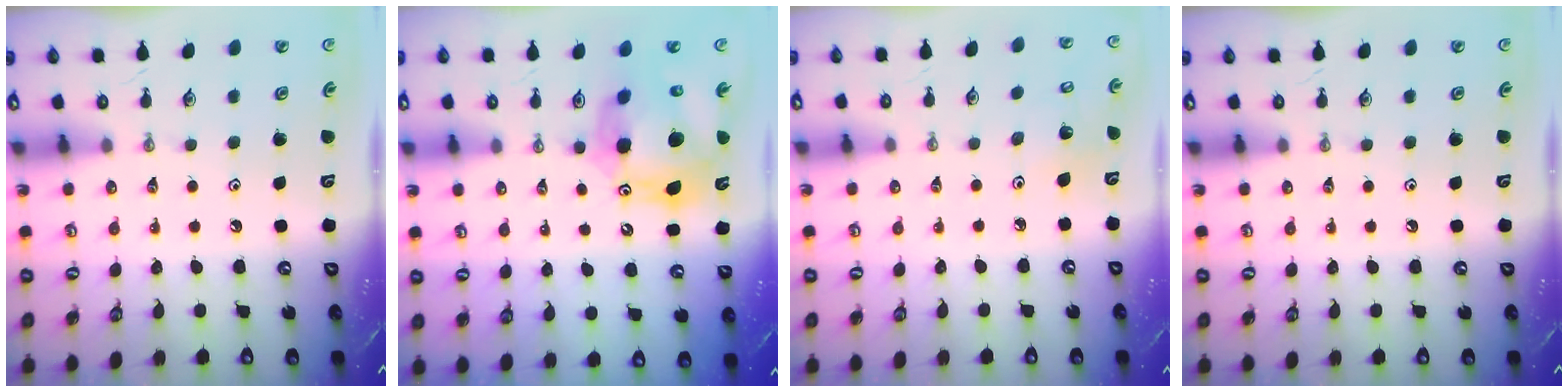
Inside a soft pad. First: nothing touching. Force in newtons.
{"total": 16.5, "press": 16.4, "slide": 1.7}
{"total": 3.0, "press": 2.6, "slide": 1.5}
{"total": 0.0}